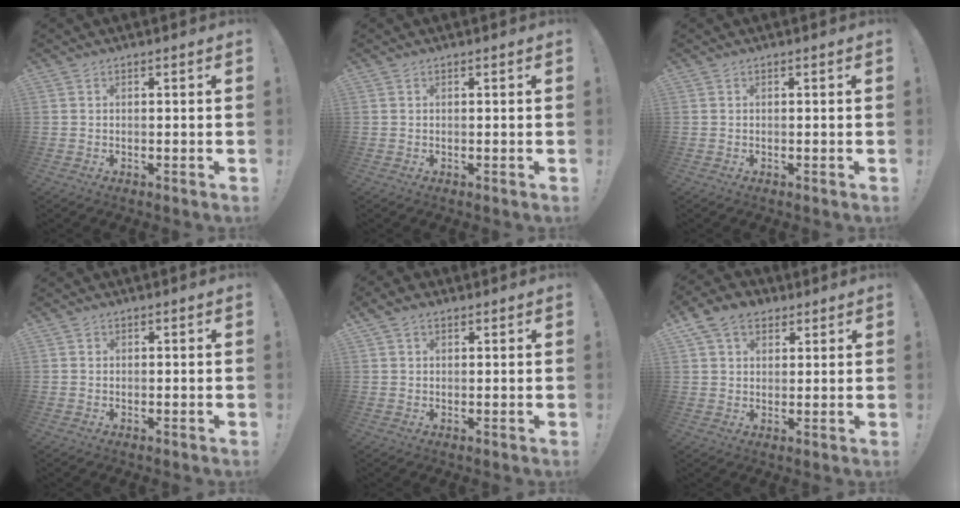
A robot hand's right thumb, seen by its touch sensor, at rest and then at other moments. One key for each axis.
{"total": 0.0}
{"total": 0.0}
{"total": 0.8, "fx": 0.1, "fy": 0.7, "fz": 0.2, "tx": 0.005, "ty": 0.000, "tz": 0.001}
{"total": 2.8, "fx": 1.6, "fy": 1.9, "fz": 1.4, "tx": -0.020, "ty": -0.003, "tz": 0.030}
{"total": 9.3, "fx": 4.6, "fy": 6.7, "fz": 4.4, "tx": -0.075, "ty": -0.011, "tz": 0.091}